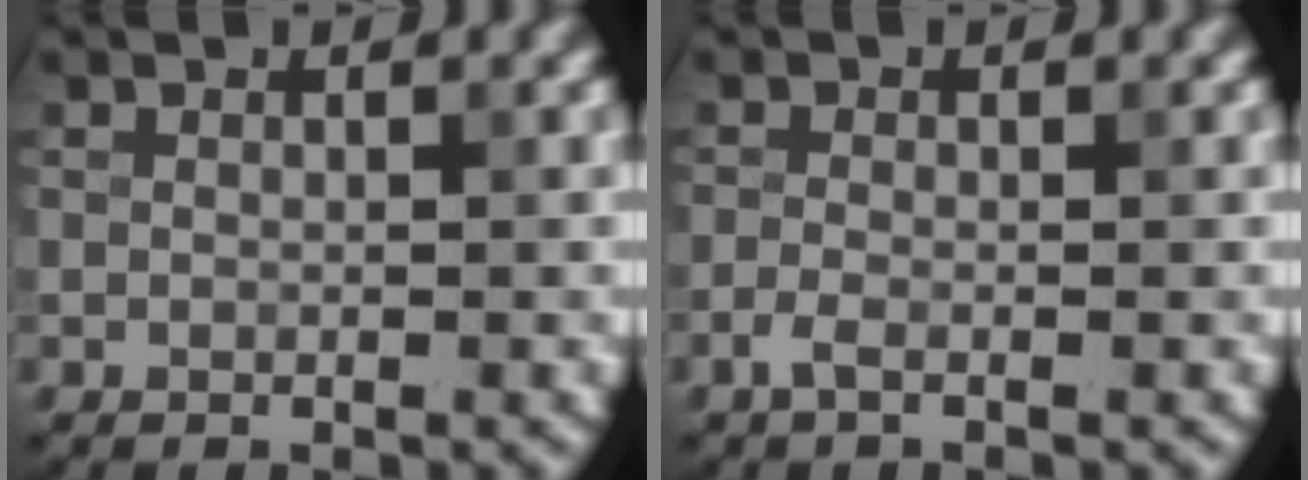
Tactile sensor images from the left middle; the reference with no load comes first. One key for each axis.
{"total": 1.2, "fx": -0.7, "fy": 0.3, "fz": 0.9, "tx": -0.024, "ty": 0.000, "tz": -0.018}